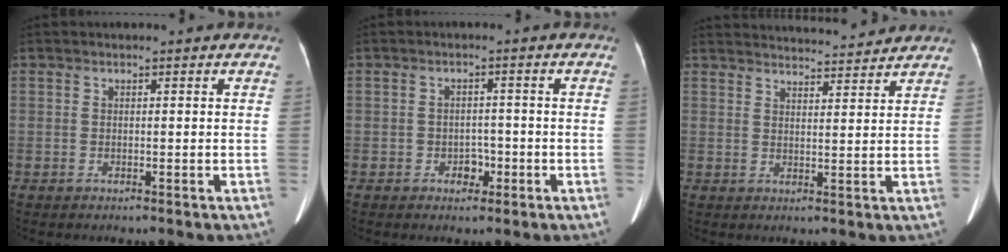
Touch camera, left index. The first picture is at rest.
{"total": 2.5, "force": [-1.2, 1.9, 1.2], "torque": [-0.014, 0.005, -0.014]}
{"total": 12.1, "force": [11.8, 1.0, 2.5], "torque": [-0.030, 0.015, 0.154]}